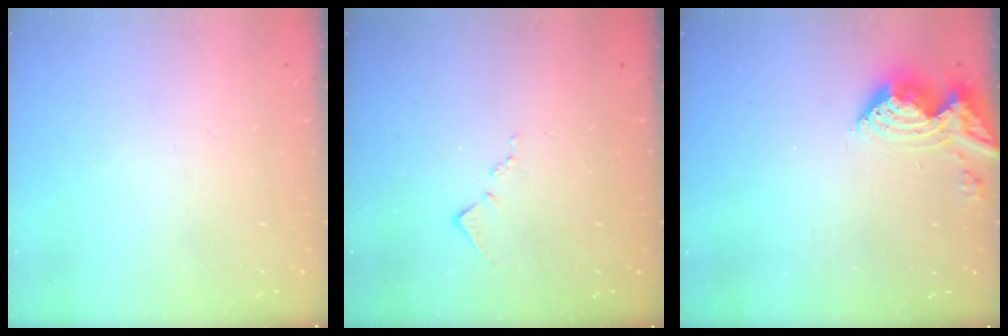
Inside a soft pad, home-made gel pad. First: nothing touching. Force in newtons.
{"total": 8.0, "press": 8.0, "slide": 0.4}
{"total": 11.3, "press": 11.3, "slide": 1.0}